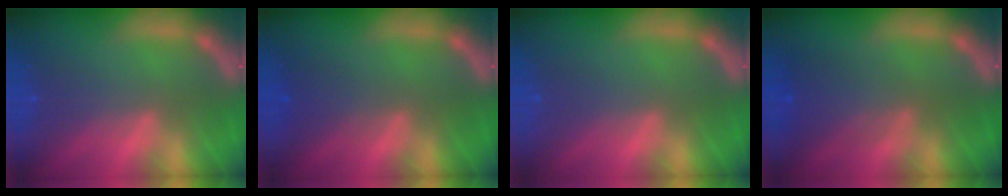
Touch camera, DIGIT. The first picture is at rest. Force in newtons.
{"total": 2.0}
{"total": 0.0}
{"total": 4.0}